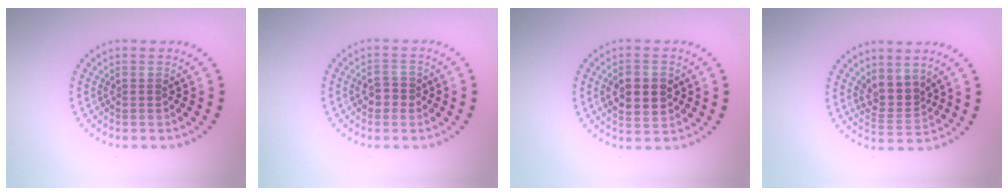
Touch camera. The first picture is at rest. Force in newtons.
{"total": 1.9, "press": 1.9, "slide": 0.2}
{"total": 4.2, "press": 4.1, "slide": 0.2}
{"total": 2.8, "press": 2.2, "slide": 1.7}